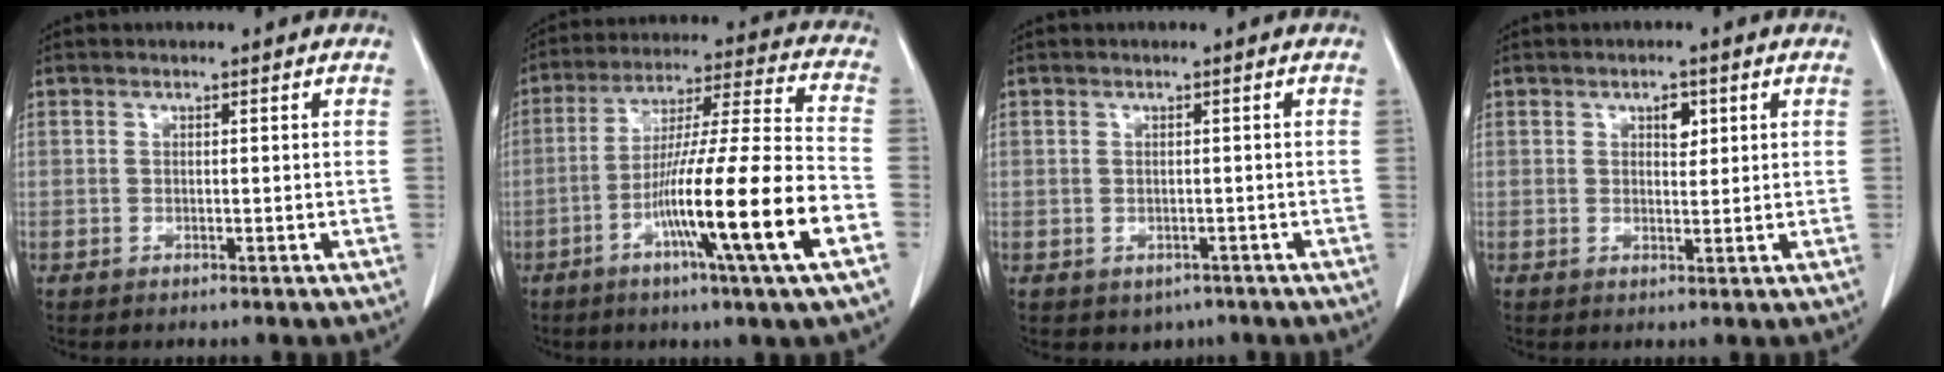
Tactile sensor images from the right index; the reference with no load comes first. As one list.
[{"total": 18.9, "force": [-7.3, -1.0, 17.4], "torque": [-0.297, -0.015, -0.127]}, {"total": 2.4, "force": [-1.2, 1.9, 0.8], "torque": [-0.005, 0.002, -0.008]}, {"total": 2.4, "force": [1.0, 1.2, 1.7], "torque": [-0.023, -0.001, 0.016]}]